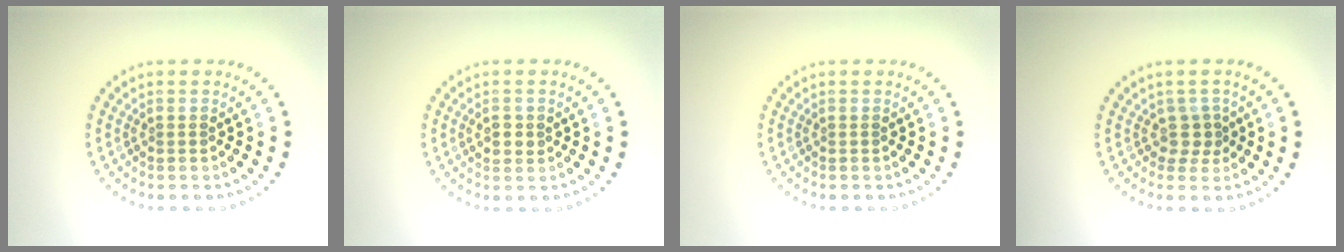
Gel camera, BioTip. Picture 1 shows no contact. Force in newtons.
{"total": 1.6, "press": 1.5, "slide": 0.4}
{"total": 0.0}
{"total": 1.6, "press": 1.2, "slide": 1.1}